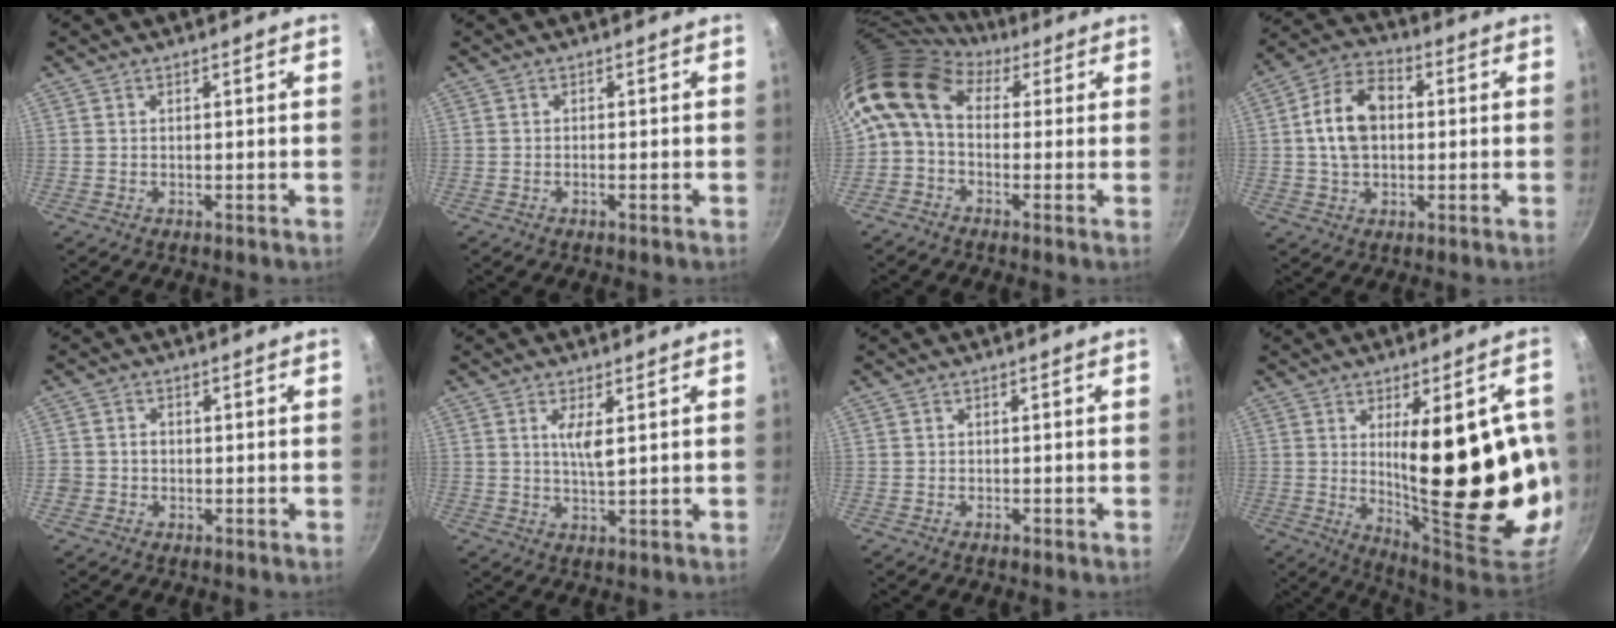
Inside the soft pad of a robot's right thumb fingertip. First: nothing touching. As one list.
[{"total": 0.8, "force": [-0.5, 0.1, 0.6], "torque": [-0.020, 0.006, -0.011]}, {"total": 10.6, "force": [1.8, 7.6, 7.3], "torque": [-0.132, 0.026, 0.007]}, {"total": 11.4, "force": [0.9, 7.8, 8.3], "torque": [-0.129, 0.024, 0.004]}, {"total": 2.2, "force": [-0.6, 2.0, 0.8], "torque": [-0.006, 0.010, -0.012]}, {"total": 4.0, "force": [1.2, 1.0, 3.7], "torque": [-0.070, -0.008, 0.025]}, {"total": 0.7, "force": [-0.5, 0.4, 0.3], "torque": [-0.005, 0.006, -0.008]}, {"total": 26.3, "force": [1.6, 8.1, 24.9], "torque": [-0.322, -0.039, 0.043]}]